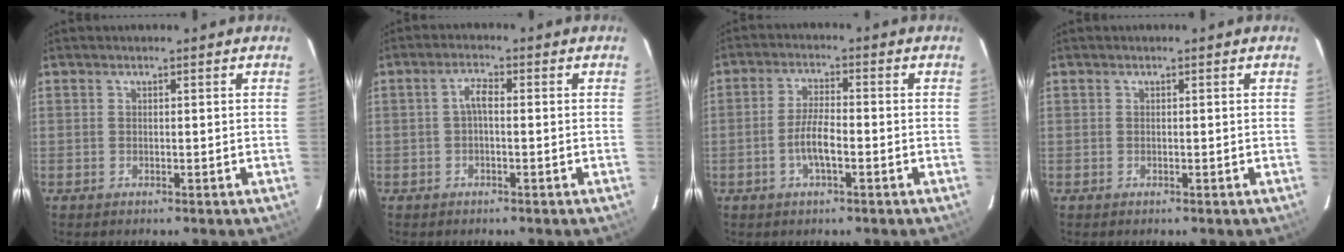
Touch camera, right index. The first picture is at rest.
{"total": 2.3, "force": [-0.2, 0.8, 2.1], "torque": [-0.044, 0.009, -0.003]}
{"total": 5.2, "force": [-1.9, 1.2, 4.7], "torque": [-0.096, 0.003, -0.037]}
{"total": 0.0}